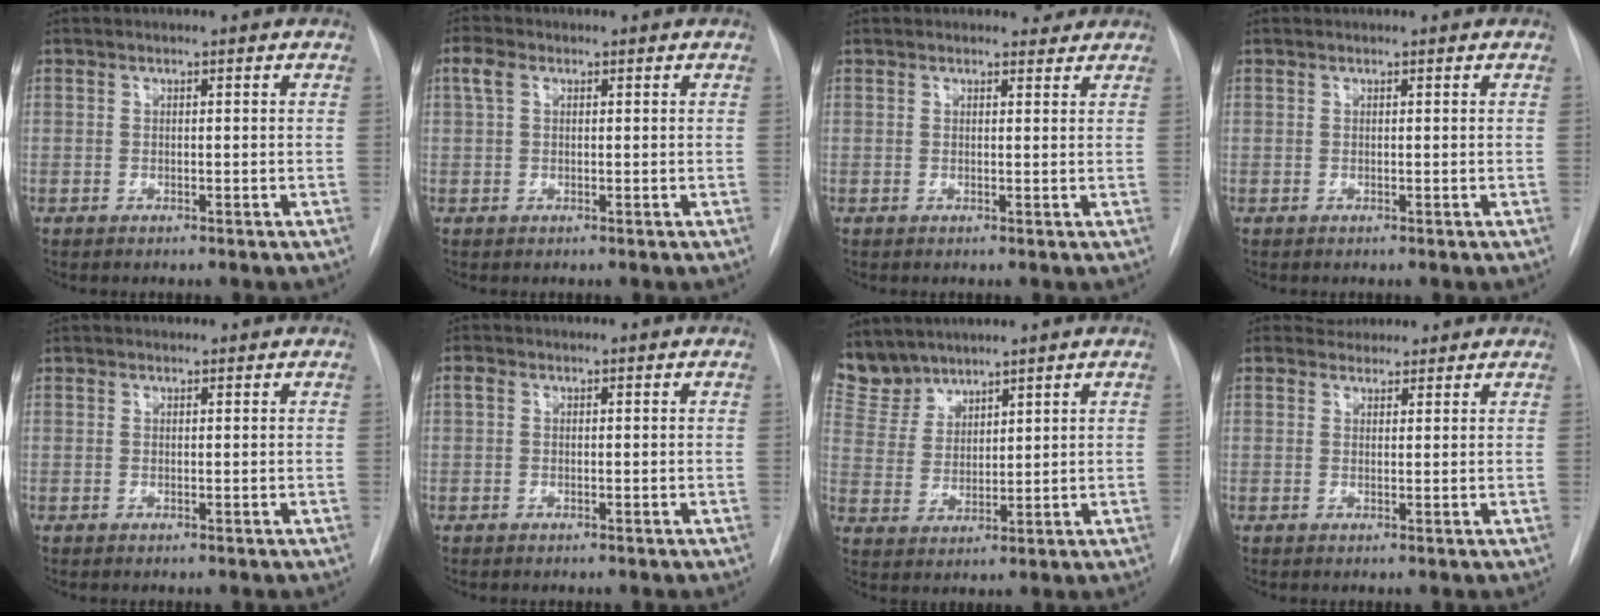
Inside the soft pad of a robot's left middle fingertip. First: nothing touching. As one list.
[{"total": 2.4, "force": [0.9, 1.4, 1.7], "torque": [-0.042, 0.020, 0.021]}, {"total": 1.7, "force": [1.5, 0.6, -0.2], "torque": [0.004, -0.007, 0.014]}, {"total": 0.0}, {"total": 0.8, "force": [0.7, 0.4, 0.0], "torque": [-0.004, 0.008, 0.009]}, {"total": 1.0, "force": [0.3, 0.7, 0.6], "torque": [-0.015, 0.011, 0.003]}, {"total": 6.4, "force": [6.0, 2.1, 0.0], "torque": [-0.009, 0.007, 0.138]}, {"total": 3.3, "force": [3.0, 1.4, -0.1], "torque": [0.007, 0.010, 0.039]}]